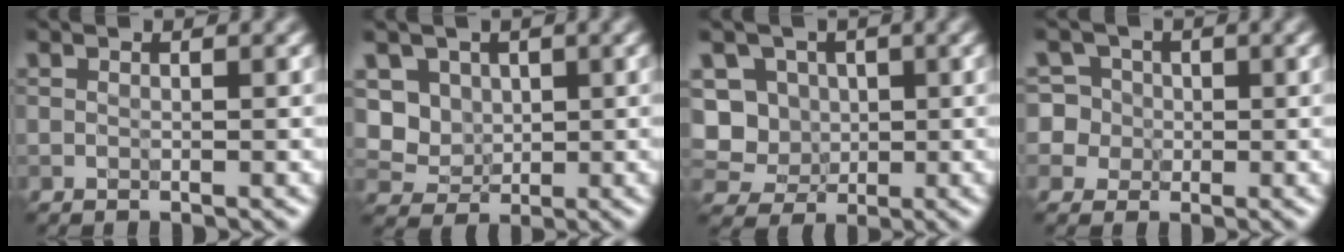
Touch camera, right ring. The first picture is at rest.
{"total": 3.9, "force": [1.0, 3.5, 1.5], "torque": [-0.034, -0.003, 0.027]}
{"total": 7.4, "force": [0.6, 6.8, 2.8], "torque": [-0.052, 0.030, -0.004]}
{"total": 6.5, "force": [1.1, 6.1, 2.0], "torque": [-0.032, 0.041, -0.009]}